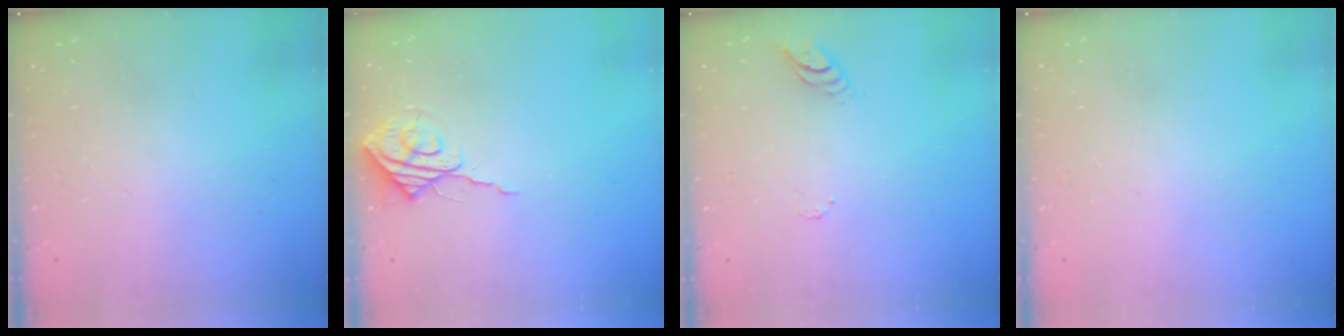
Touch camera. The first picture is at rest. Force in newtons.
{"total": 8.0, "press": 8.0, "slide": 0.3}
{"total": 3.8, "press": 3.8, "slide": 0.4}
{"total": 0.0}